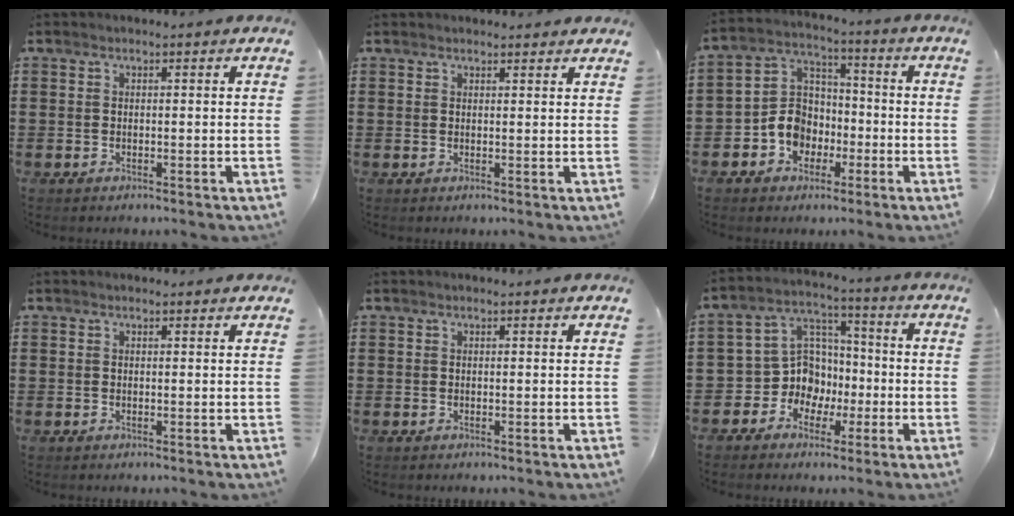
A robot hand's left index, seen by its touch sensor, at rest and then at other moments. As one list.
[{"total": 1.1, "force": [1.1, 0.2, 0.0], "torque": [-0.003, 0.000, 0.020]}, {"total": 7.6, "force": [-2.9, 6.4, 2.7], "torque": [-0.080, 0.016, -0.060]}, {"total": 0.6, "force": [0.5, 0.2, 0.1], "torque": [-0.004, 0.002, 0.010]}, {"total": 0.0}, {"total": 8.4, "force": [-2.4, 7.9, 1.8], "torque": [-0.075, 0.005, -0.044]}]